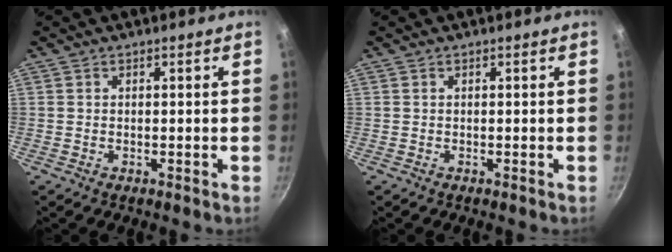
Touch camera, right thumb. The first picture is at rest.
{"total": 0.0}